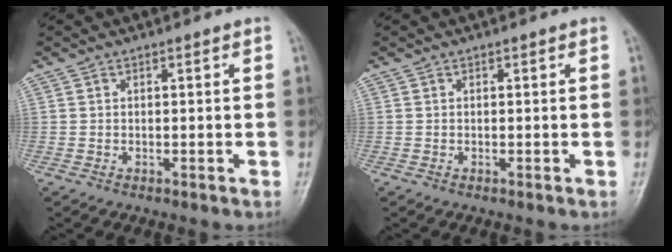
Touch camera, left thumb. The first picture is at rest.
{"total": 0.0}